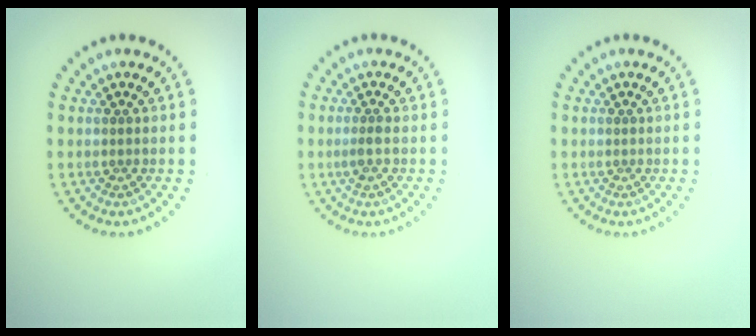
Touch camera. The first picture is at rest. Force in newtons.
{"total": 1.0, "press": 0.8, "slide": 0.6}
{"total": 0.0}